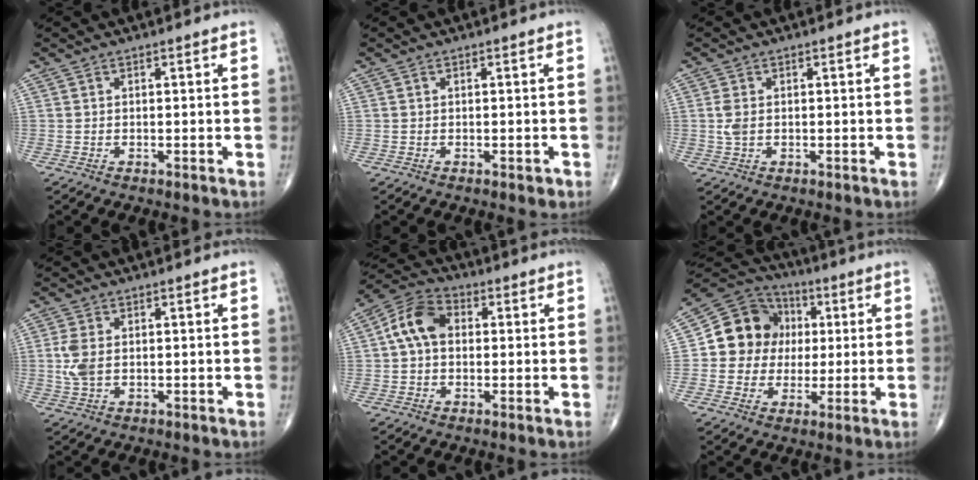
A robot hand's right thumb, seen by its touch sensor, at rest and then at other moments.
{"total": 0.8, "force": [-0.2, 0.5, 0.6], "torque": [-0.005, -0.001, -0.003]}
{"total": 2.4, "force": [0.1, 1.4, 1.9], "torque": [-0.051, 0.002, 0.002]}
{"total": 4.4, "force": [0.1, 2.6, 3.5], "torque": [-0.089, 0.001, 0.003]}
{"total": 8.8, "force": [0.9, 6.2, 6.2], "torque": [-0.111, 0.027, 0.005]}
{"total": 13.3, "force": [1.2, 12.1, 5.4], "torque": [-0.054, 0.018, 0.014]}